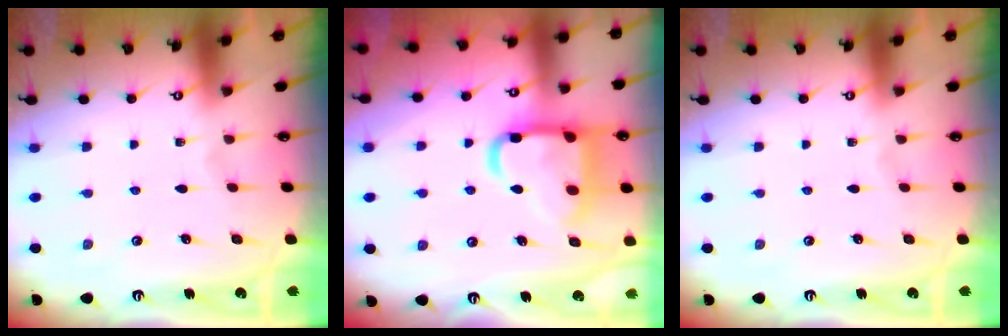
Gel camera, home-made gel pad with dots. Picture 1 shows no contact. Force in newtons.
{"total": 18.3, "press": 18.2, "slide": 1.7}
{"total": 0.0}